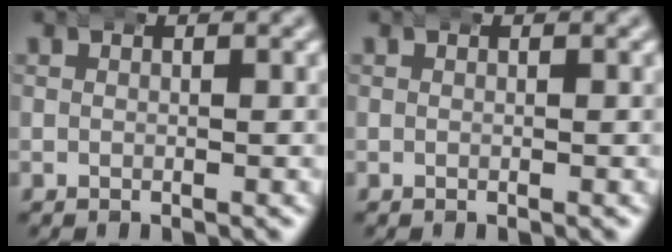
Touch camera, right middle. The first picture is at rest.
{"total": 0.0}